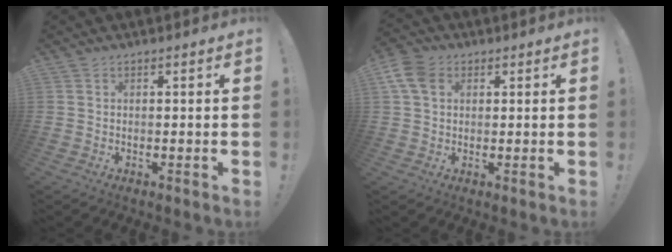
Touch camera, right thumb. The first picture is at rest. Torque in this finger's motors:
{"motor_torque": [-0.08, 0.20, 0.57, -0.42, 0.00]}